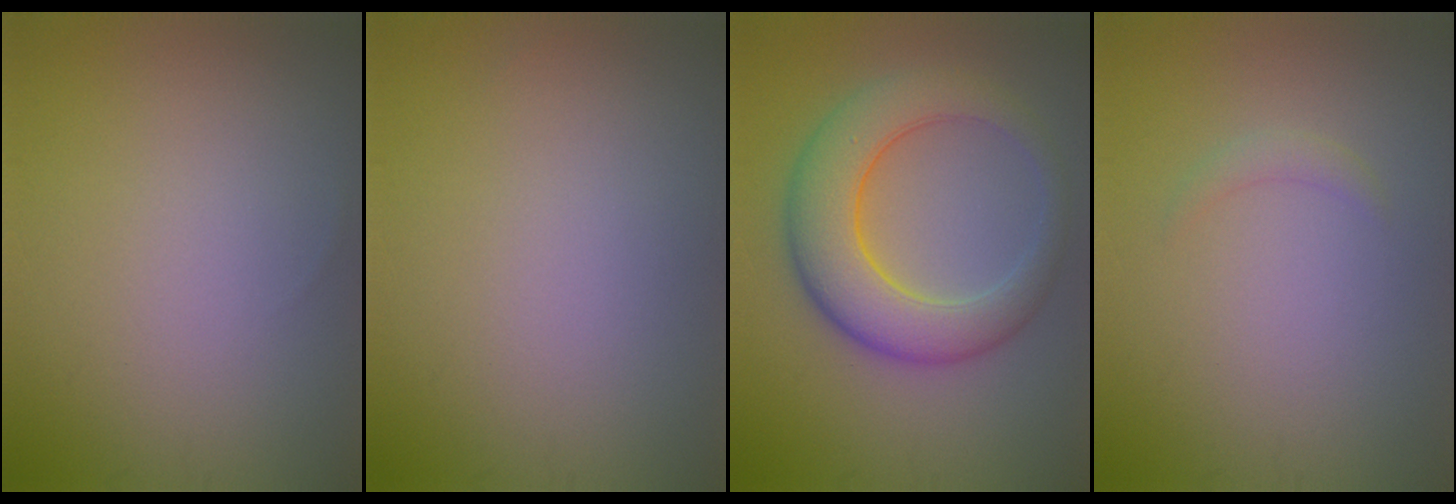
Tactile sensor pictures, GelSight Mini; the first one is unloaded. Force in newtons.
{"total": 0.0}
{"total": 7.1, "press": 7.1, "slide": 0.1}
{"total": 1.0, "press": 1.0, "slide": 0.1}